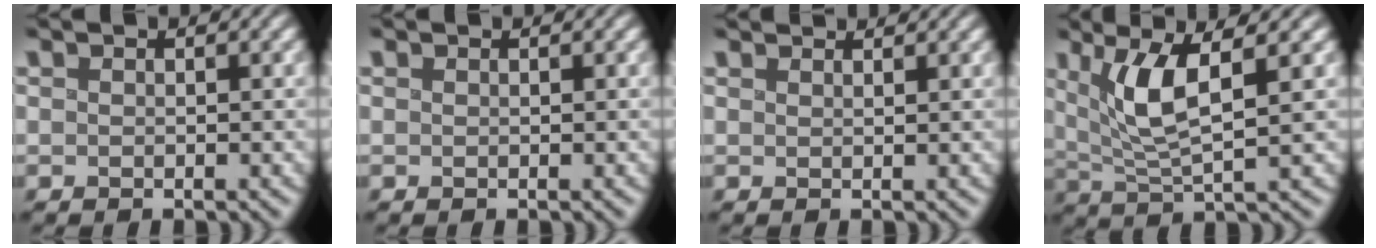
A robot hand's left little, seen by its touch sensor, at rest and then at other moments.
{"total": 0.0}
{"total": 1.8, "force": [1.8, 0.2, 0.4], "torque": [-0.015, 0.011, 0.027]}
{"total": 4.6, "force": [1.5, 0.6, 4.3], "torque": [-0.094, -0.004, 0.034]}